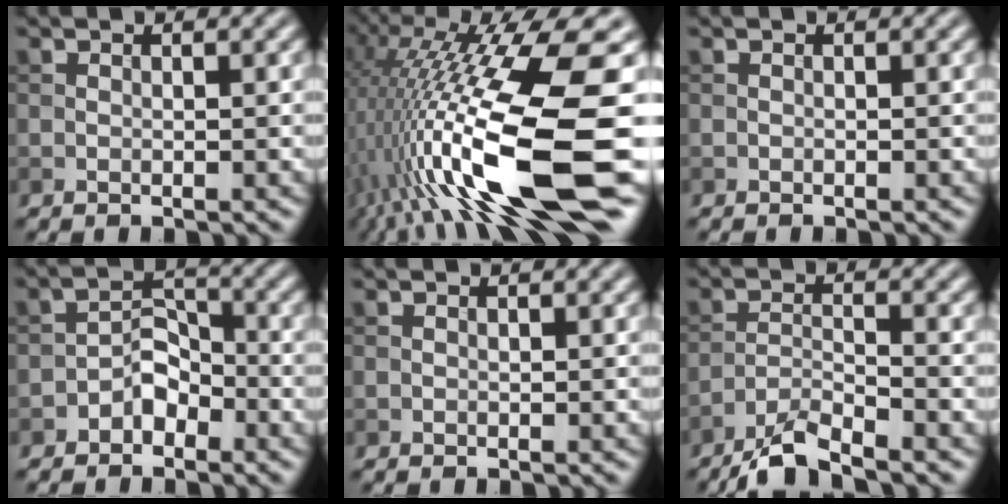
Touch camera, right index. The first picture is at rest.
{"total": 16.7, "force": [-3.8, 3.5, 15.9], "torque": [-0.302, 0.003, -0.055]}
{"total": 0.0}
{"total": 2.7, "force": [-1.7, 1.7, 1.3], "torque": [-0.015, 0.014, -0.032]}
{"total": 0.0}
{"total": 5.0, "force": [-4.2, 0.8, 2.6], "torque": [-0.049, -0.002, -0.088]}